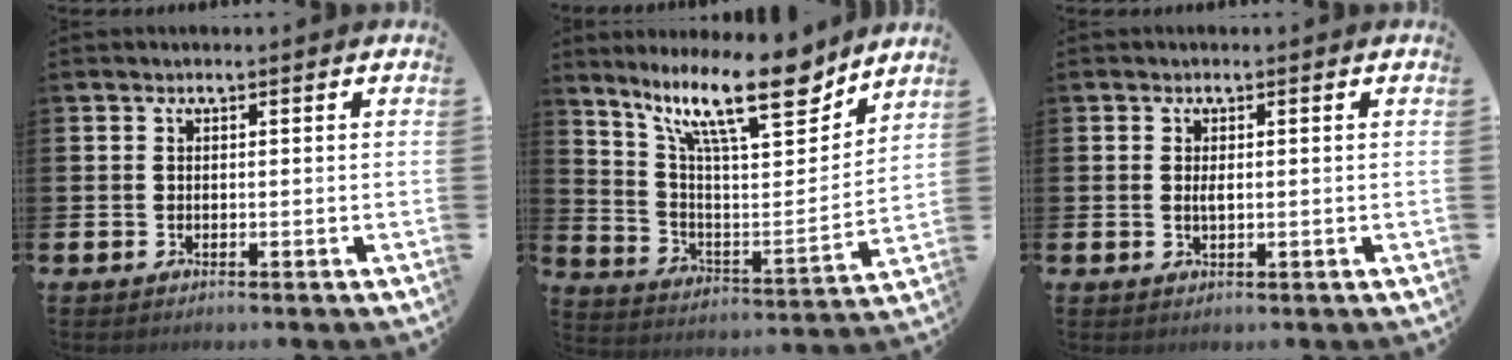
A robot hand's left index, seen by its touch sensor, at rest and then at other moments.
{"total": 15.4, "force": [11.5, 4.1, 9.5], "torque": [-0.184, -0.061, 0.194]}
{"total": 1.0, "force": [0.2, 0.3, 1.0], "torque": [-0.021, 0.003, 0.003]}